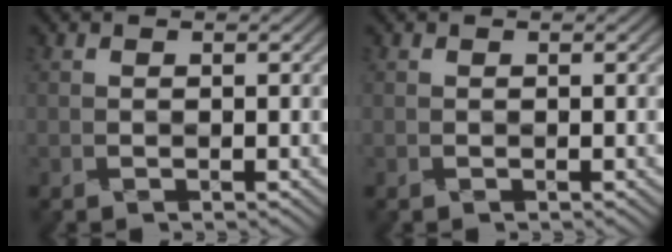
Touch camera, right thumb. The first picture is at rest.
{"total": 0.0}